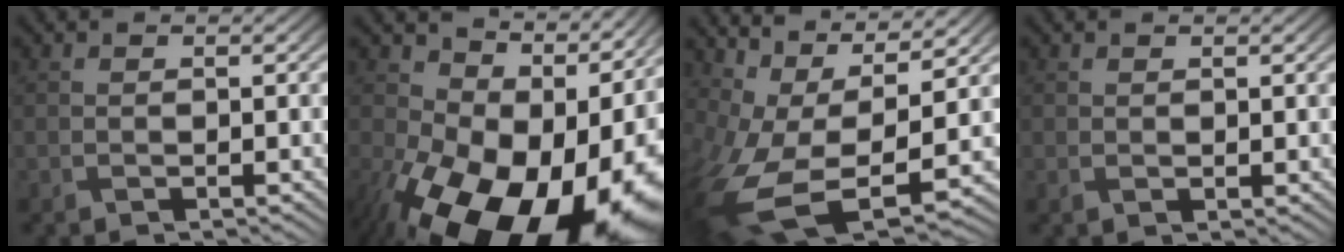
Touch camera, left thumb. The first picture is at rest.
{"total": 19.8, "force": [-4.0, 14.0, 13.5], "torque": [-0.192, -0.046, -0.029]}
{"total": 15.2, "force": [1.0, 7.5, 13.2], "torque": [-0.272, -0.033, 0.054]}
{"total": 0.6, "force": [0.4, 0.2, 0.4], "torque": [-0.008, 0.000, 0.010]}